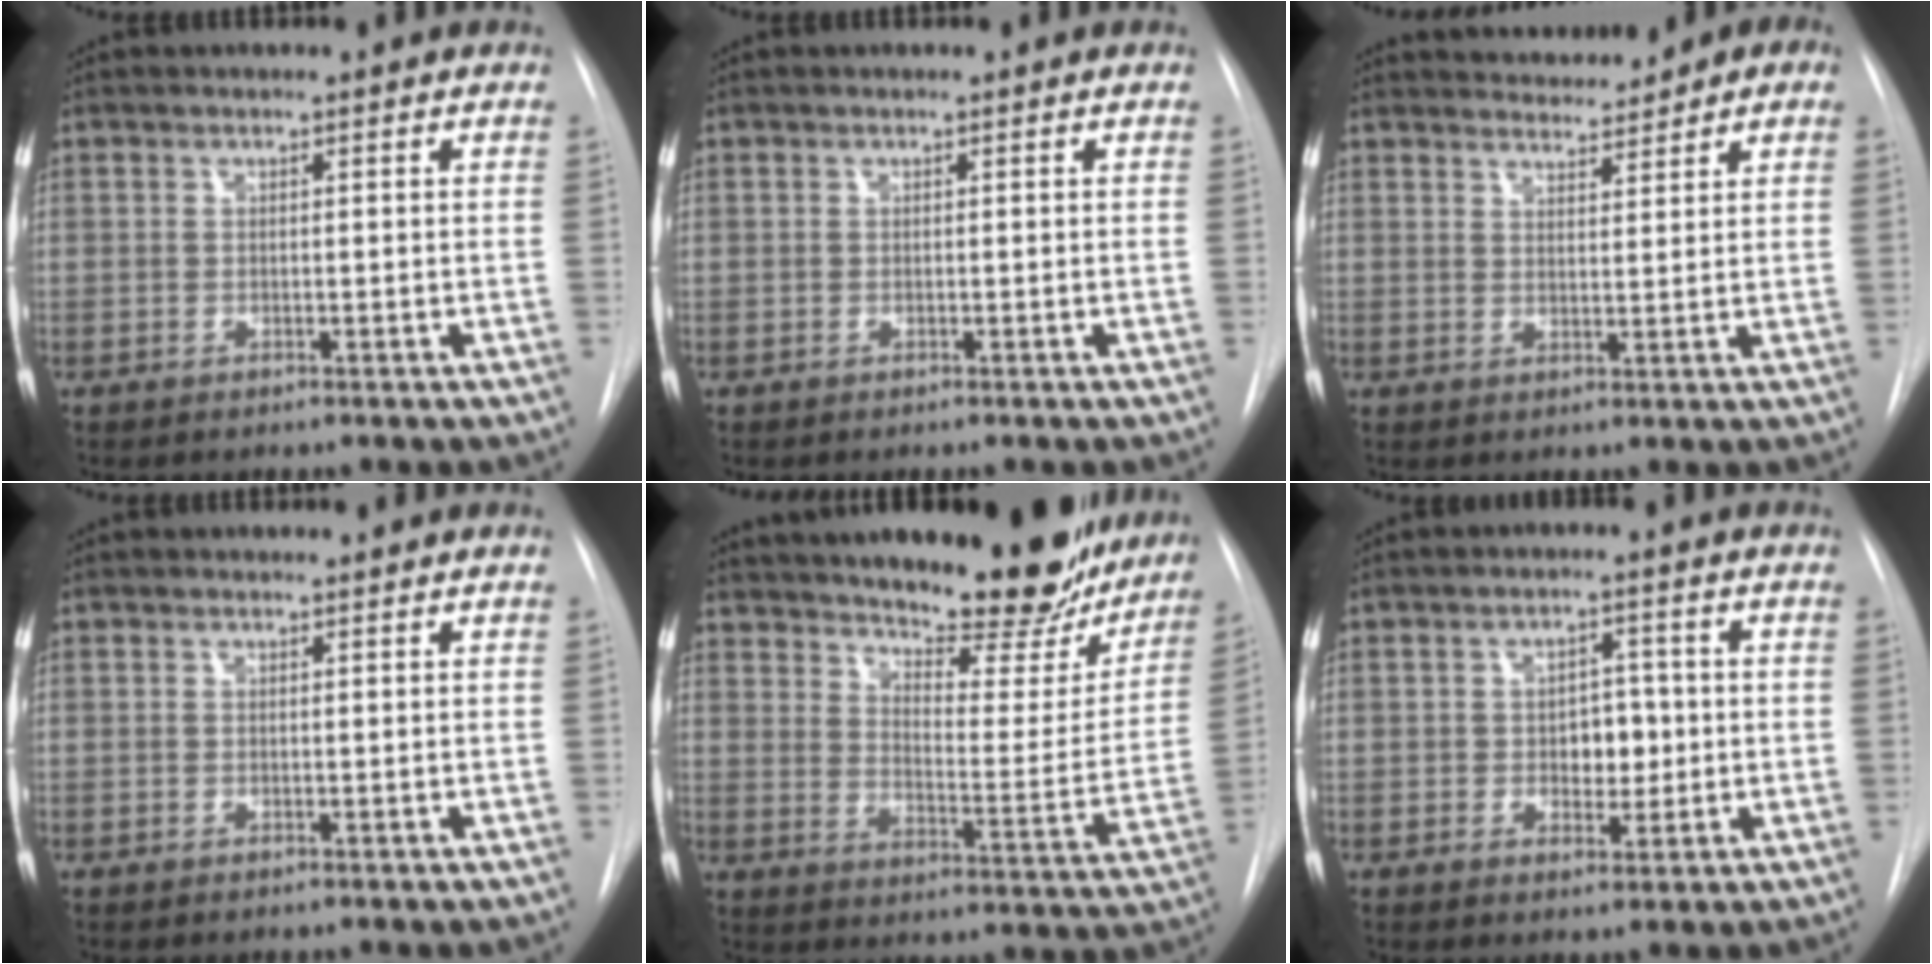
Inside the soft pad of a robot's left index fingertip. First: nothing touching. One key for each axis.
{"total": 0.0}
{"total": 5.5, "fx": 5.1, "fy": 1.4, "fz": 1.5, "tx": -0.021, "ty": 0.005, "tz": 0.069}
{"total": 0.0}
{"total": 25.2, "fx": 21.3, "fy": 6.3, "fz": 11.8, "tx": -0.183, "ty": -0.036, "tz": 0.282}
{"total": 4.5, "fx": -0.6, "fy": 3.0, "fz": 3.3, "tx": -0.038, "ty": 0.001, "tz": -0.005}